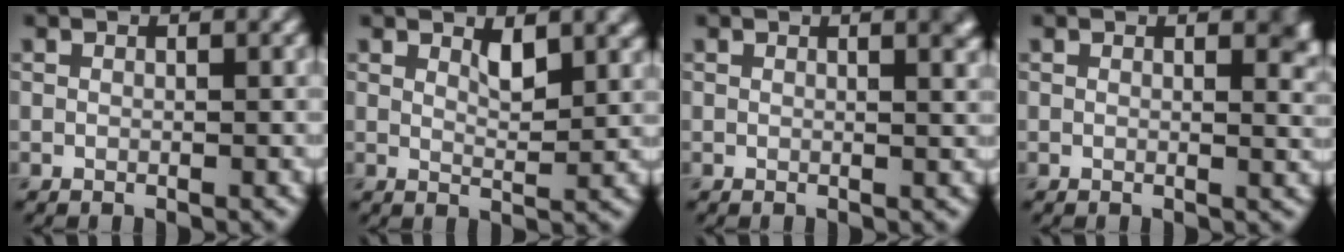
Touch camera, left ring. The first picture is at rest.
{"total": 2.3, "force": [1.3, 0.7, 1.7], "torque": [-0.029, -0.005, 0.025]}
{"total": 2.2, "force": [1.1, 0.8, 1.7], "torque": [-0.006, 0.005, 0.011]}
{"total": 1.8, "force": [1.0, 0.6, 1.4], "torque": [-0.011, -0.003, 0.015]}